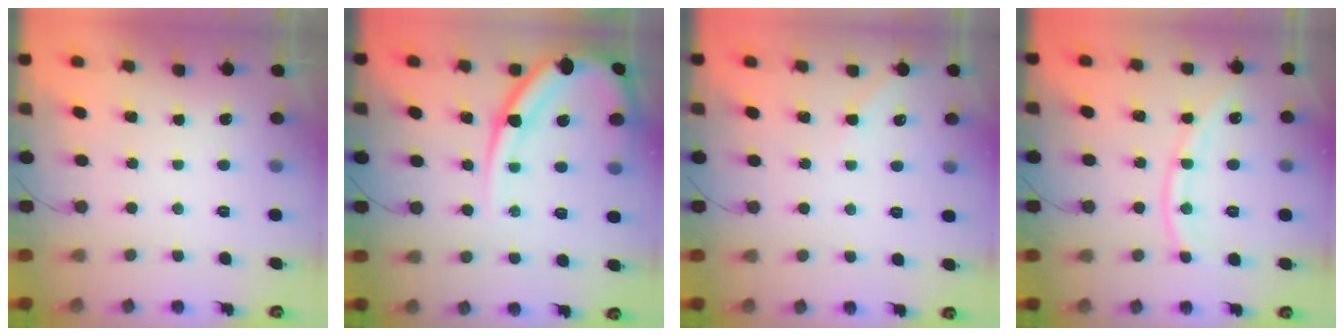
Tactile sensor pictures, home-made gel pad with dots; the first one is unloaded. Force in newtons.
{"total": 15.9, "press": 15.8, "slide": 1.5}
{"total": 2.9, "press": 2.8, "slide": 0.4}
{"total": 10.9, "press": 10.9, "slide": 1.3}